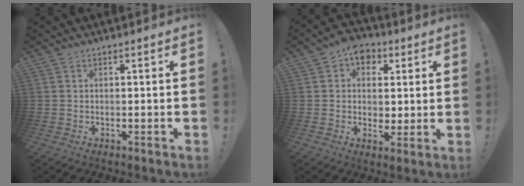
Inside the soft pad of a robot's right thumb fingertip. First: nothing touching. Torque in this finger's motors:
{"motor_torque": [0.69, 0.65, 0.10, 0.02, 0.00]}